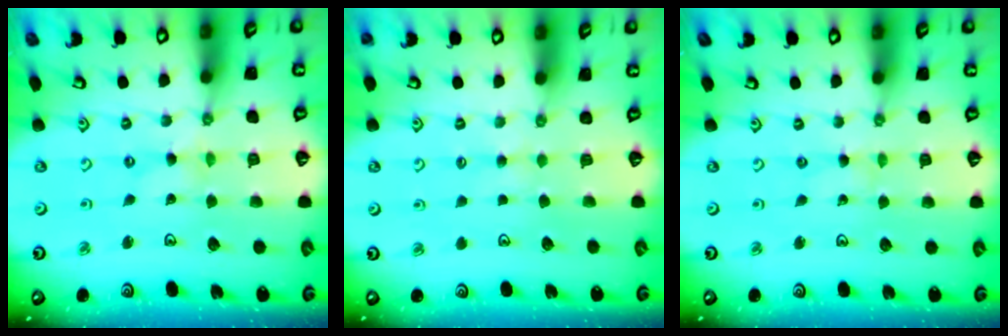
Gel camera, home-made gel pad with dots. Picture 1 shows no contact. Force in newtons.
{"total": 2.4, "press": 2.4, "slide": 0.4}
{"total": 0.6, "press": 0.6, "slide": 0.1}